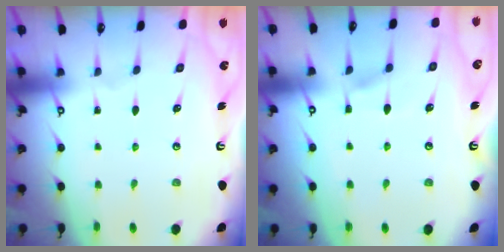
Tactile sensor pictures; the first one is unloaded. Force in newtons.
{"total": 4.4, "press": 4.3, "slide": 0.5}